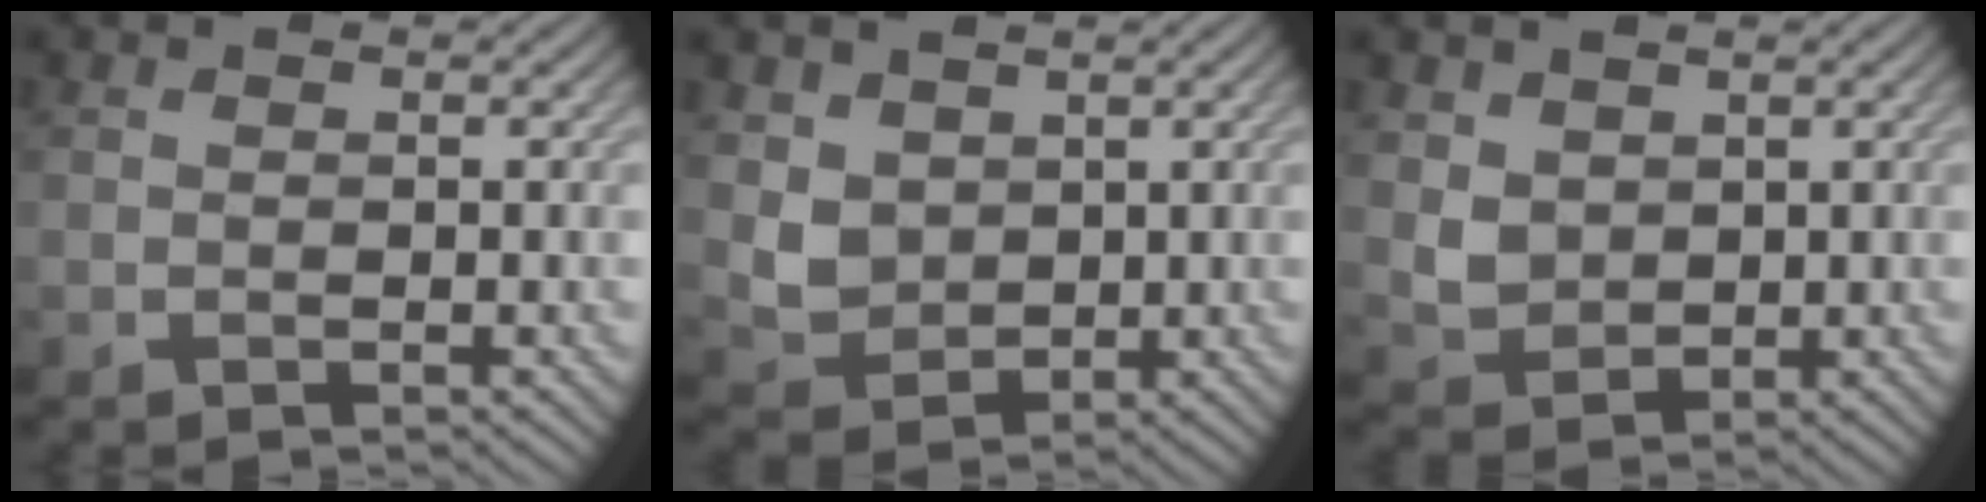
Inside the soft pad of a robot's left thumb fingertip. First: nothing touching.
{"total": 4.0, "force": [1.9, 3.1, 1.7], "torque": [-0.056, -0.011, 0.037]}
{"total": 3.3, "force": [1.7, 2.4, 1.4], "torque": [-0.043, -0.007, 0.036]}